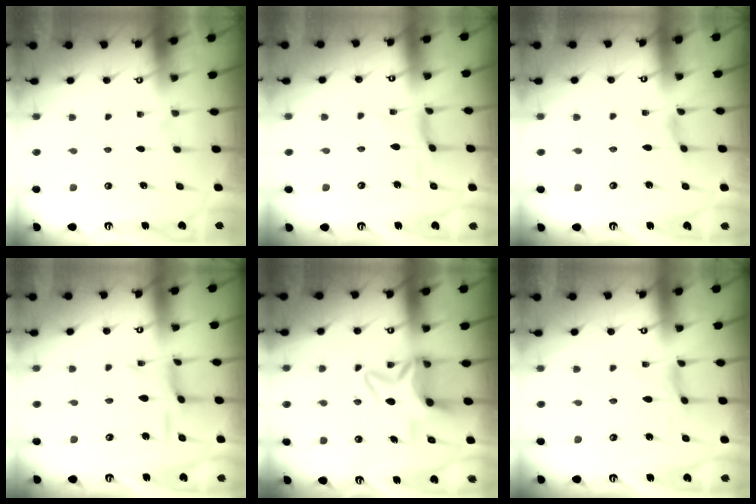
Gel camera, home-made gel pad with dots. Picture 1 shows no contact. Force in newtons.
{"total": 1.5, "press": 1.4, "slide": 0.1}
{"total": 0.0}
{"total": 6.1, "press": 6.1, "slide": 0.2}
{"total": 8.2, "press": 8.2, "slide": 0.8}
{"total": 1.5, "press": 1.5, "slide": 0.3}